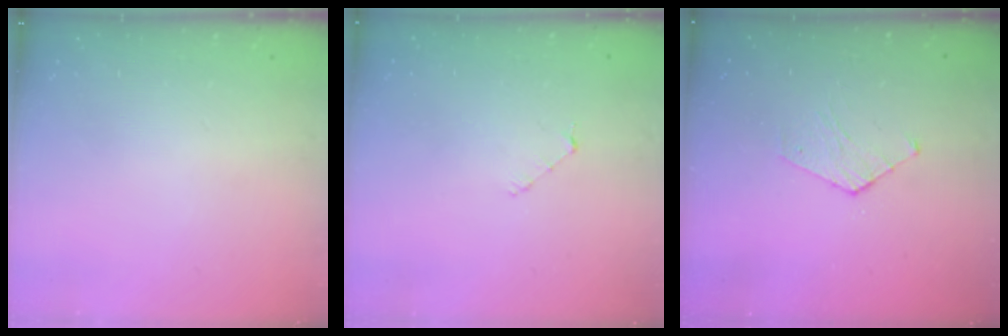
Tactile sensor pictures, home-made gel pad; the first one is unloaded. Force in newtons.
{"total": 3.9, "press": 3.9, "slide": 0.4}
{"total": 2.8, "press": 2.7, "slide": 0.3}